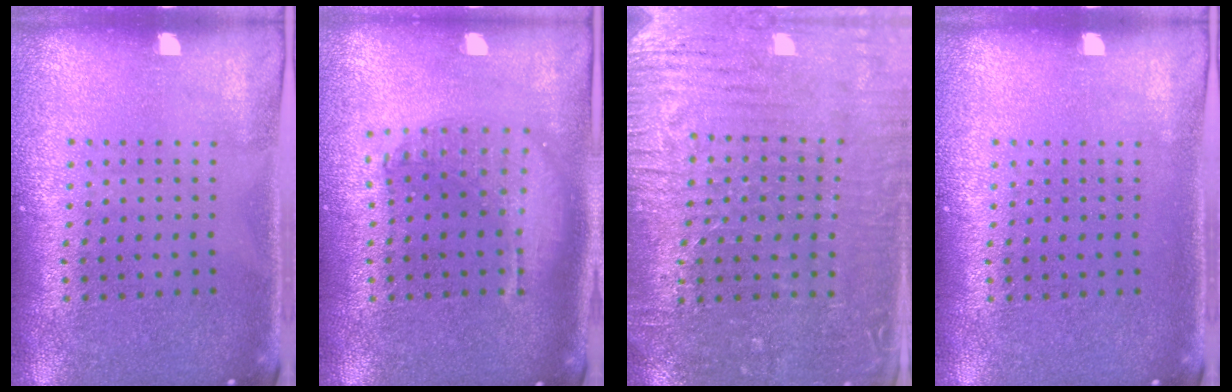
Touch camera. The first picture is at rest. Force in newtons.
{"total": 1.6, "press": 1.4, "slide": 0.7}
{"total": 3.3, "press": 3.2, "slide": 0.9}
{"total": 0.0}